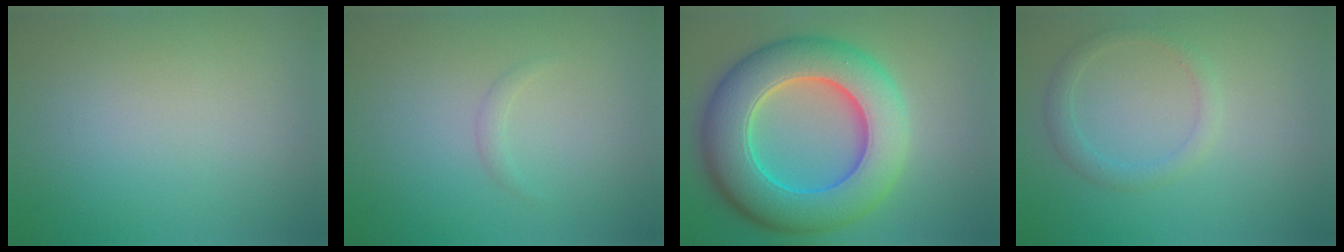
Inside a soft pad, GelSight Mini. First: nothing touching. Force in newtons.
{"total": 0.8, "press": 0.8, "slide": 0.0}
{"total": 11.5, "press": 11.5, "slide": 0.4}
{"total": 1.8, "press": 1.8, "slide": 0.2}